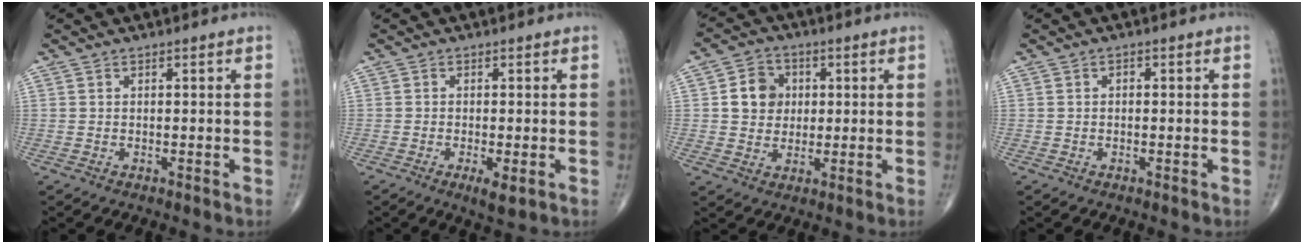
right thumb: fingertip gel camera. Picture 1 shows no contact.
{"total": 3.3, "force": [-1.2, 0.9, 2.9], "torque": [-0.054, -0.009, -0.021]}
{"total": 7.3, "force": [1.2, 6.3, 3.5], "torque": [-0.030, 0.000, 0.015]}
{"total": 0.6, "force": [-0.1, 0.4, 0.4], "torque": [-0.003, 0.001, -0.003]}